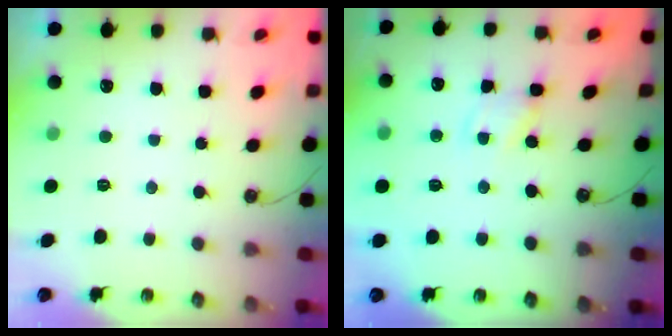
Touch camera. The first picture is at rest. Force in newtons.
{"total": 1.2, "press": 1.2, "slide": 0.1}